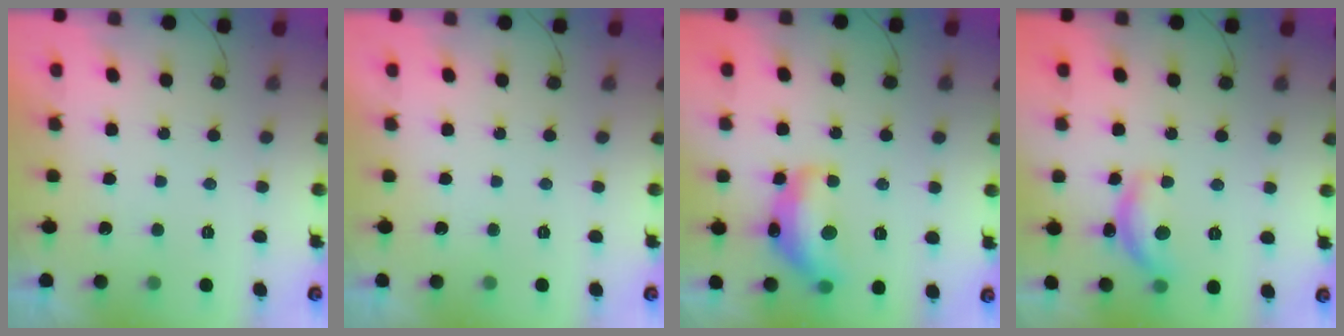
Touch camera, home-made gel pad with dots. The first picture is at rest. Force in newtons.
{"total": 0.0}
{"total": 14.8, "press": 14.8, "slide": 1.1}
{"total": 12.0, "press": 11.9, "slide": 0.6}